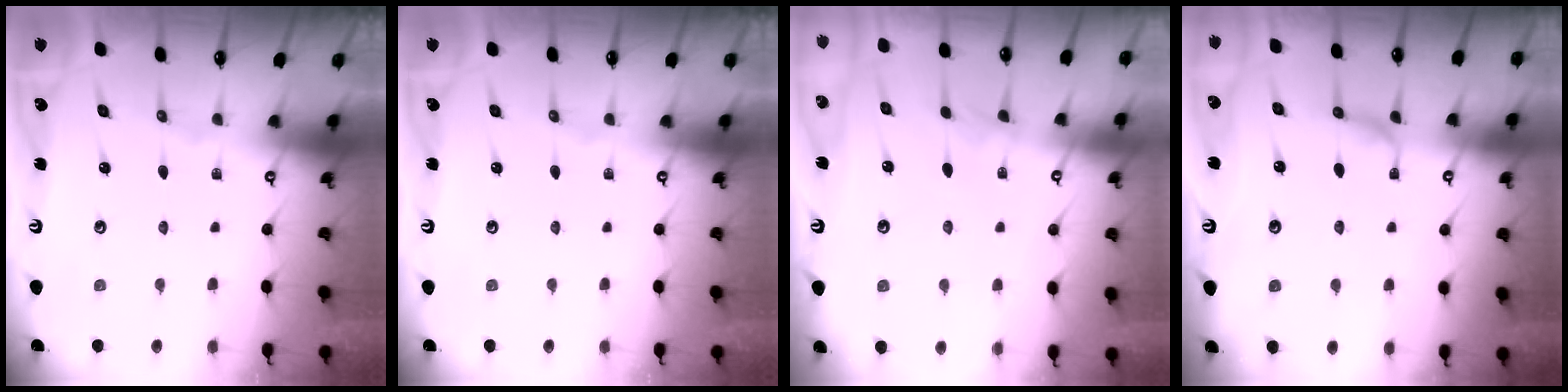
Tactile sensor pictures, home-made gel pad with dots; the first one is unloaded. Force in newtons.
{"total": 0.0}
{"total": 0.0}
{"total": 1.1, "press": 1.0, "slide": 0.5}